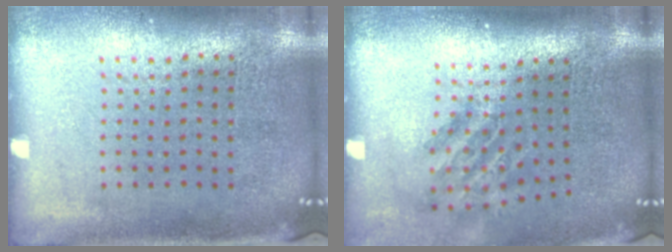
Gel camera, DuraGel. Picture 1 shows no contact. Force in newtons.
{"total": 1.8, "press": 1.2, "slide": 1.3}